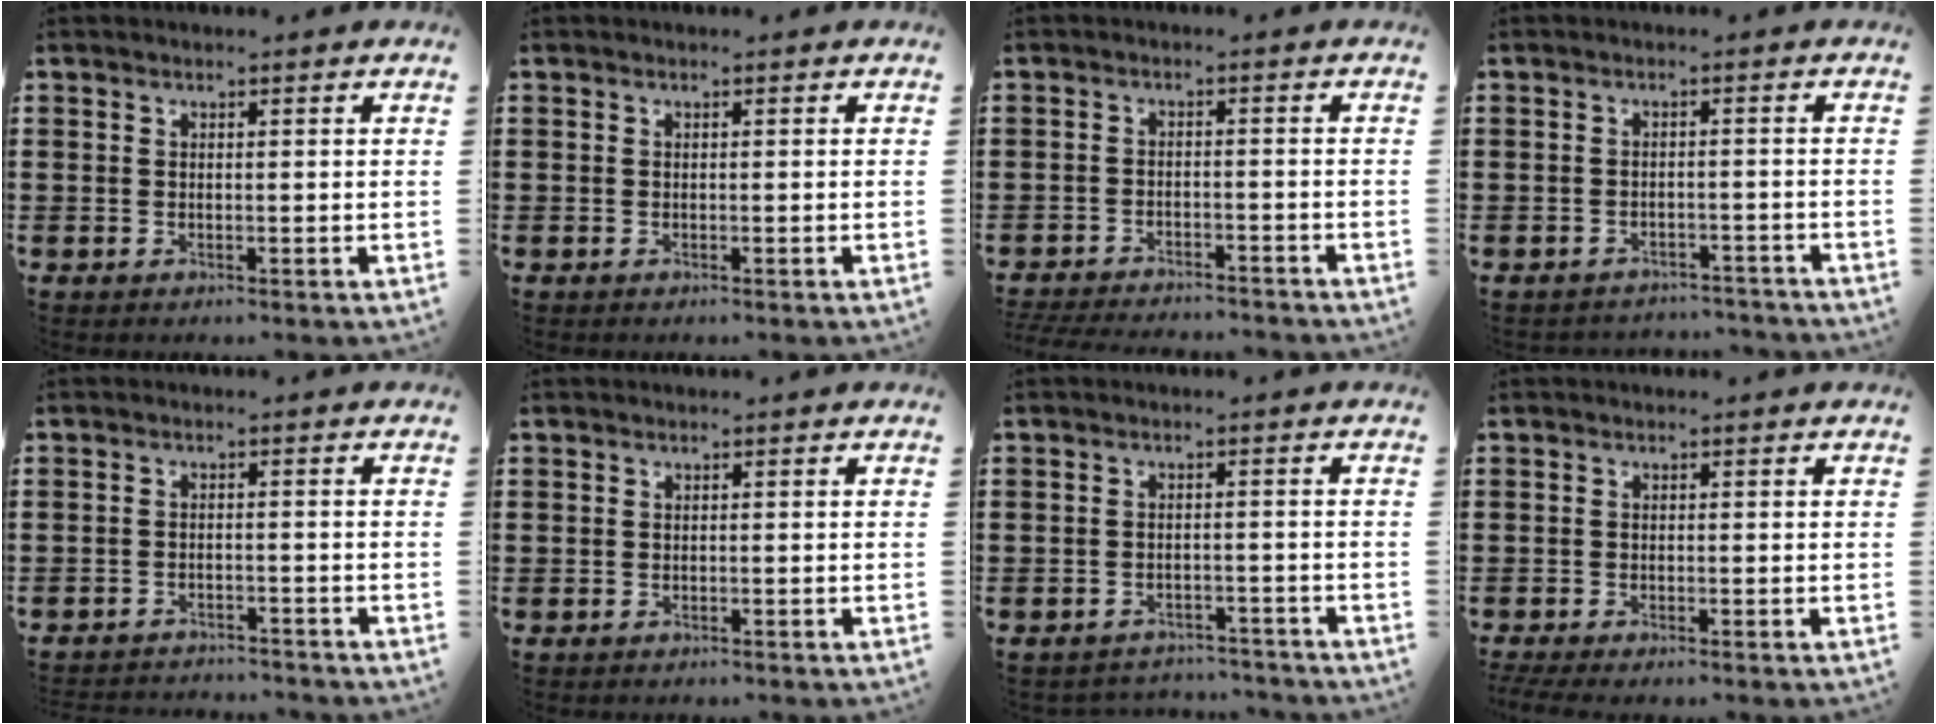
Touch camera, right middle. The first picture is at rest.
{"total": 0.0}
{"total": 3.4, "force": [-3.4, 0.2, 0.4], "torque": [-0.015, -0.001, -0.073]}
{"total": 2.2, "force": [-2.2, 0.3, -0.1], "torque": [-0.006, 0.001, -0.047]}
{"total": 2.3, "force": [-2.3, 0.2, -0.1], "torque": [-0.006, 0.001, -0.050]}
{"total": 0.5, "force": [-0.3, 0.4, -0.1], "torque": [0.003, 0.005, -0.009]}
{"total": 2.4, "force": [-2.4, 0.4, -0.1], "torque": [-0.007, 0.000, -0.052]}
{"total": 0.9, "force": [-0.8, 0.1, 0.3], "torque": [-0.007, -0.004, -0.015]}